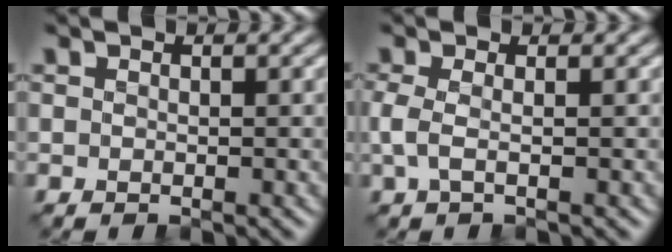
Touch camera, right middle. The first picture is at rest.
{"total": 1.8, "force": [-0.1, 0.6, 1.7], "torque": [-0.043, -0.002, -0.006]}